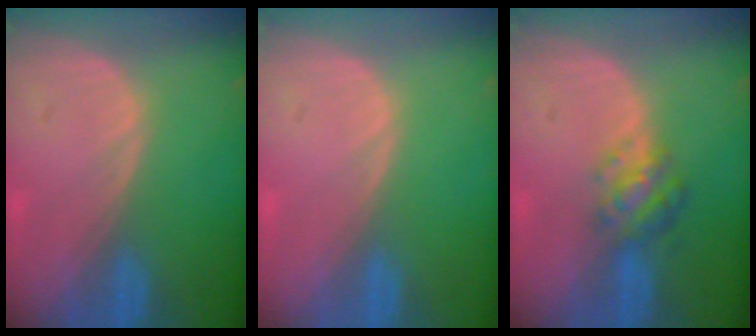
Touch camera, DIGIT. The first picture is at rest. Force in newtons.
{"total": 0.6, "press": 0.1, "slide": 0.6}
{"total": 4.9, "press": 4.5, "slide": 2.0}